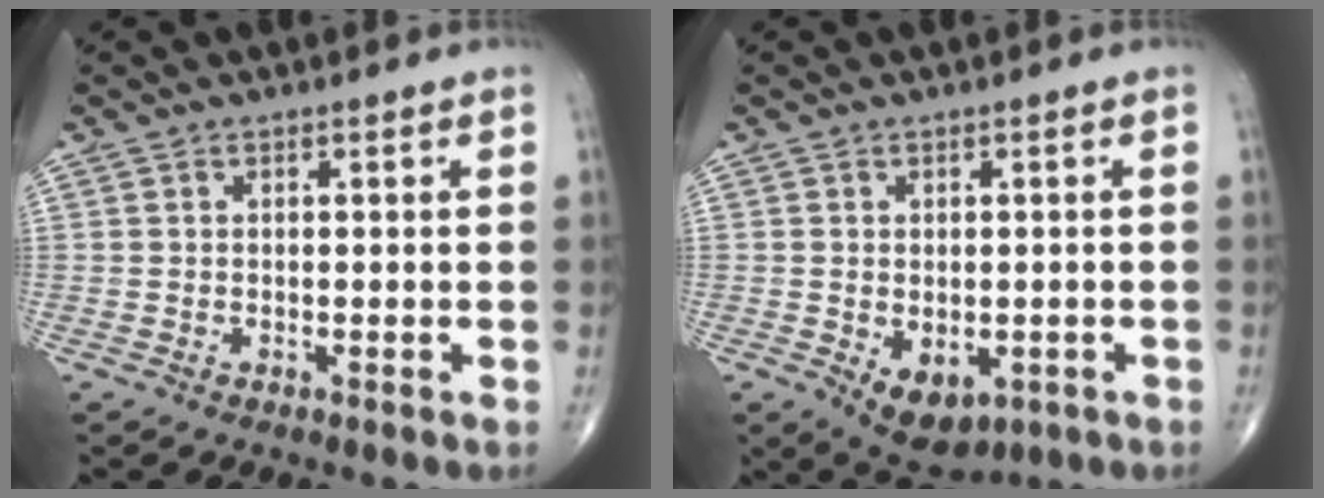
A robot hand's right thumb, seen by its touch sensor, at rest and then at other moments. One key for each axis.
{"total": 7.2, "fx": -2.2, "fy": 4.5, "fz": 5.2, "tx": -0.056, "ty": -0.004, "tz": -0.018}